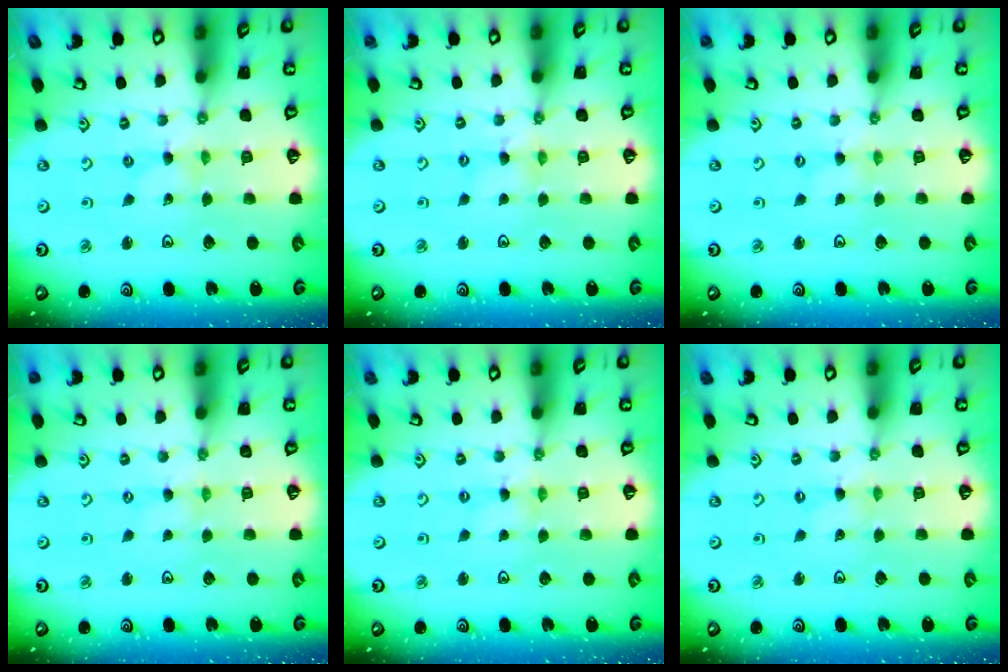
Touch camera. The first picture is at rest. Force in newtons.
{"total": 1.8, "press": 1.8, "slide": 0.2}
{"total": 0.0}
{"total": 0.0}
{"total": 0.0}
{"total": 0.0}